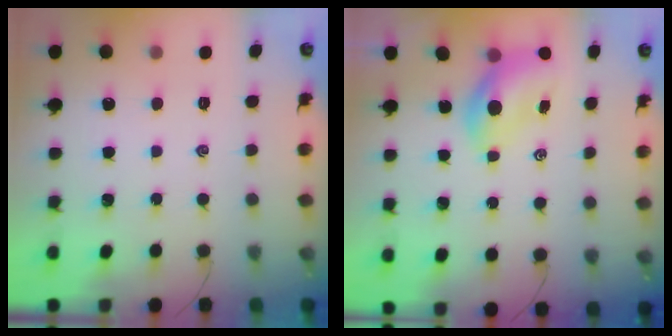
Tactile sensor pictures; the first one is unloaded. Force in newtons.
{"total": 6.7, "press": 6.6, "slide": 0.9}